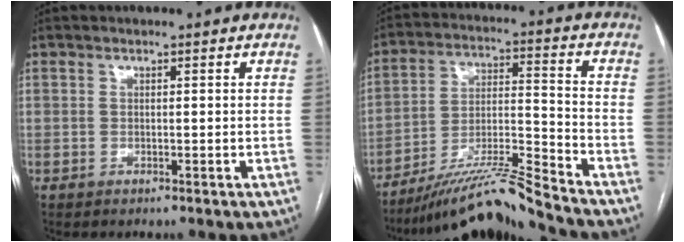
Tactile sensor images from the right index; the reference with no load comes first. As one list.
[{"total": 12.8, "force": [-11.6, -1.9, 5.1], "torque": [-0.084, 0.009, -0.208]}]